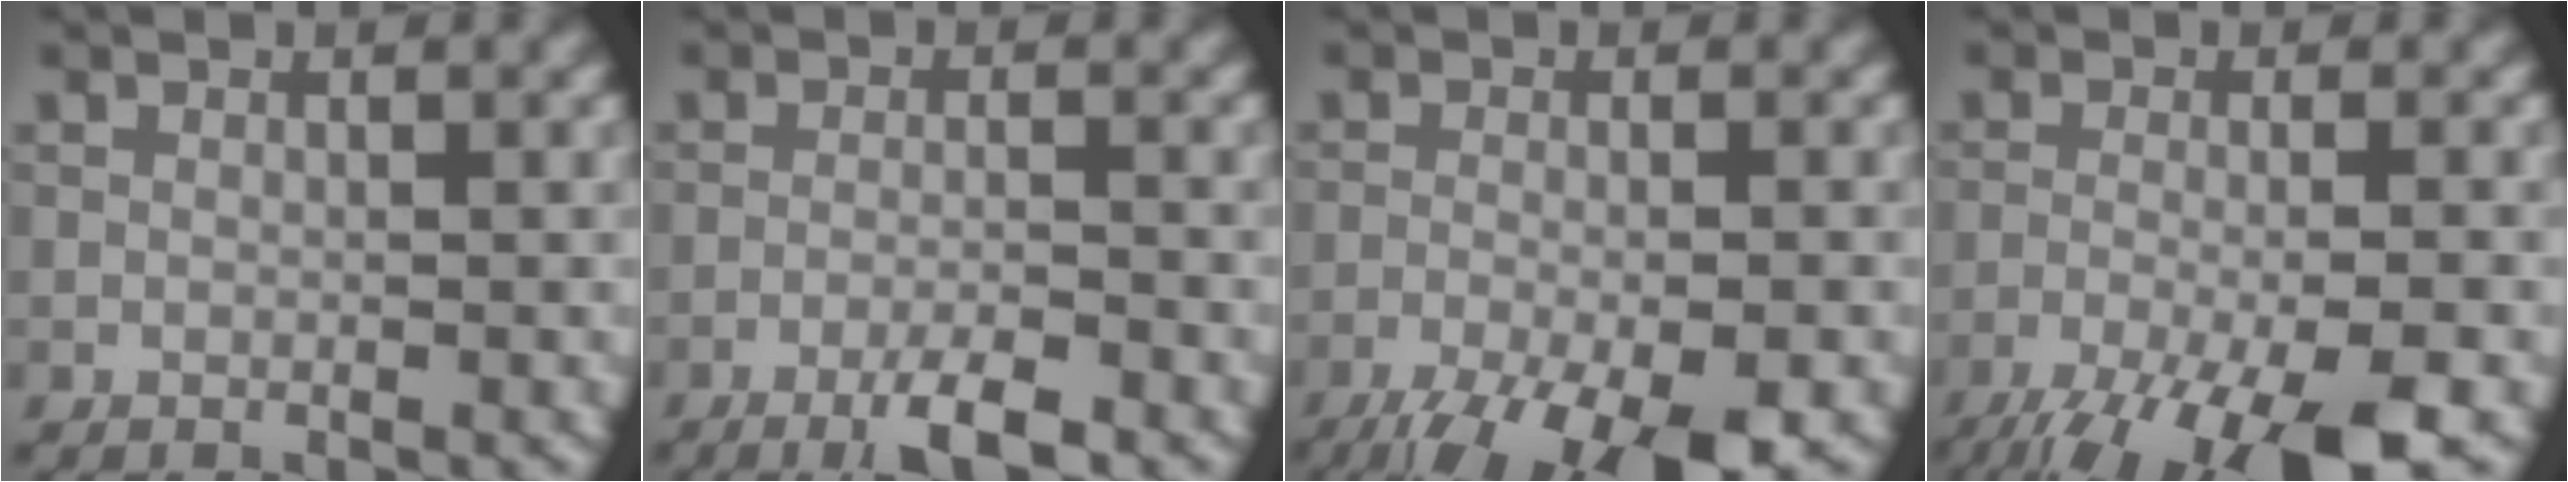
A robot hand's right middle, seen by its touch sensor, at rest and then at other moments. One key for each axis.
{"total": 4.1, "fx": -2.8, "fy": 0.5, "fz": 2.9, "tx": -0.053, "ty": 0.001, "tz": -0.053}
{"total": 10.2, "fx": -7.1, "fy": 2.7, "fz": 6.7, "tx": -0.123, "ty": -0.042, "tz": -0.109}
{"total": 10.5, "fx": -7.2, "fy": 2.3, "fz": 7.3, "tx": -0.121, "ty": -0.029, "tz": -0.118}